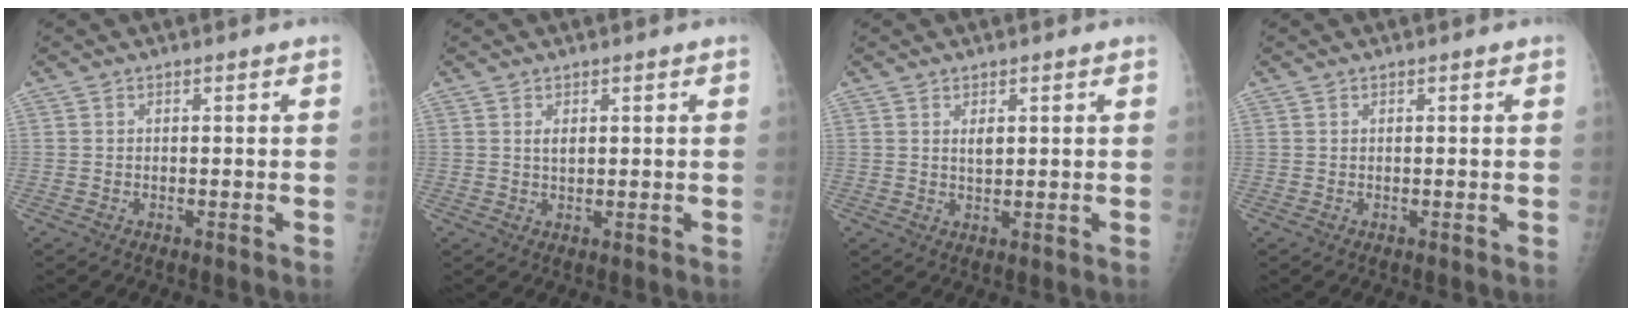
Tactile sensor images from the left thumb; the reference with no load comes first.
{"total": 1.4, "force": [0.6, 0.7, 1.0], "torque": [-0.014, -0.005, 0.013]}
{"total": 1.7, "force": [0.7, 0.8, 1.3], "torque": [-0.018, -0.007, 0.016]}
{"total": 0.0}